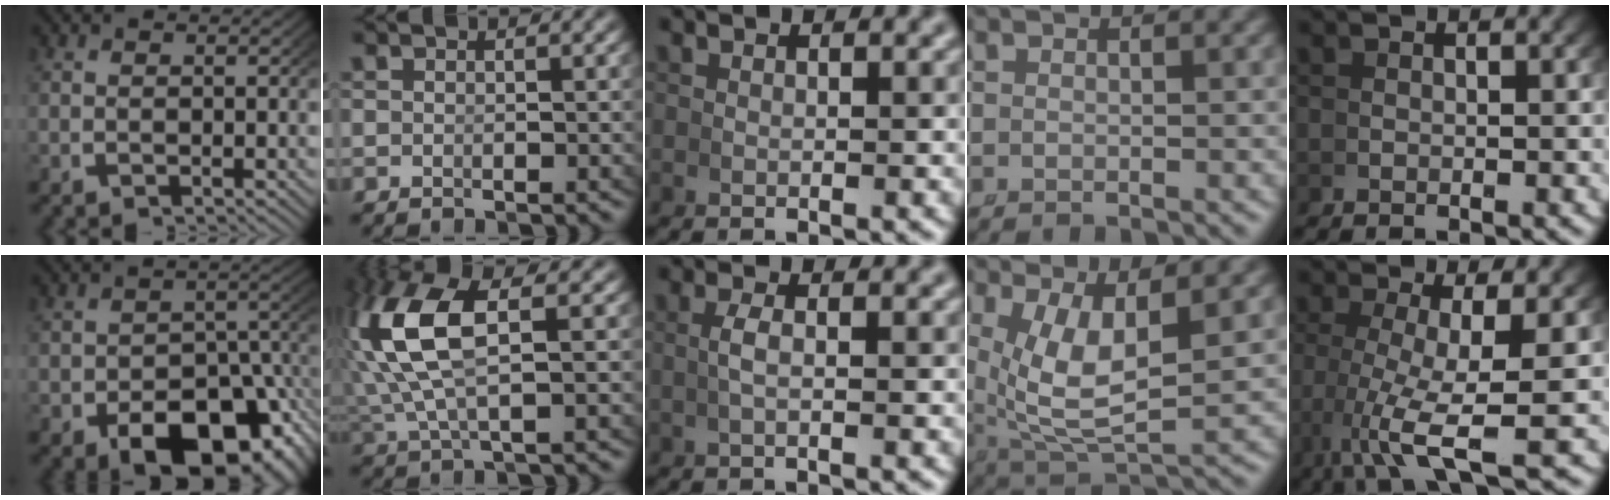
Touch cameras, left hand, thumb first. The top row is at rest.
{"thumb": {"total": 11.2, "force": [-4.7, 6.7, 7.7], "torque": [-0.112, -0.041, -0.051]}, "index": {"total": 8.2, "force": [1.6, 3.7, 7.2], "torque": [-0.180, -0.011, 0.045]}, "middle": {"total": 1.3, "force": [0.1, 0.0, 1.3], "torque": [-0.031, 0.002, 0.002]}, "ring": {"total": 9.0, "force": [0.9, 5.5, 7.0], "torque": [-0.156, -0.042, 0.039]}, "little": {"total": 6.4, "force": [-1.2, 1.4, 6.1], "torque": [-0.133, -0.032, -0.002]}}